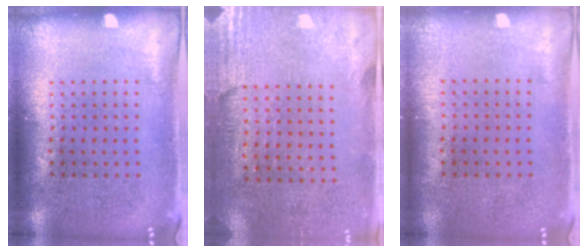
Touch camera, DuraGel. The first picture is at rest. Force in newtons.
{"total": 2.7, "press": 2.4, "slide": 1.4}
{"total": 0.0}